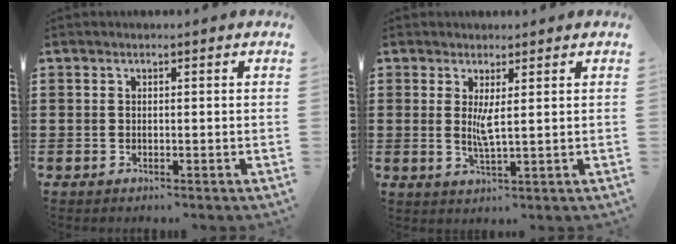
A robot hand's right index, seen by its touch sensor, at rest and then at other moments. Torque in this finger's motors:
{"motor_torque": [0.77, -0.19, 0.24, 0.03]}